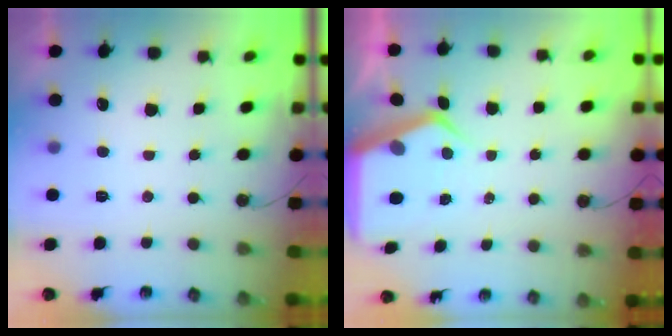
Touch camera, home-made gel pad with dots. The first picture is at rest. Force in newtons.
{"total": 5.5, "press": 5.5, "slide": 0.4}